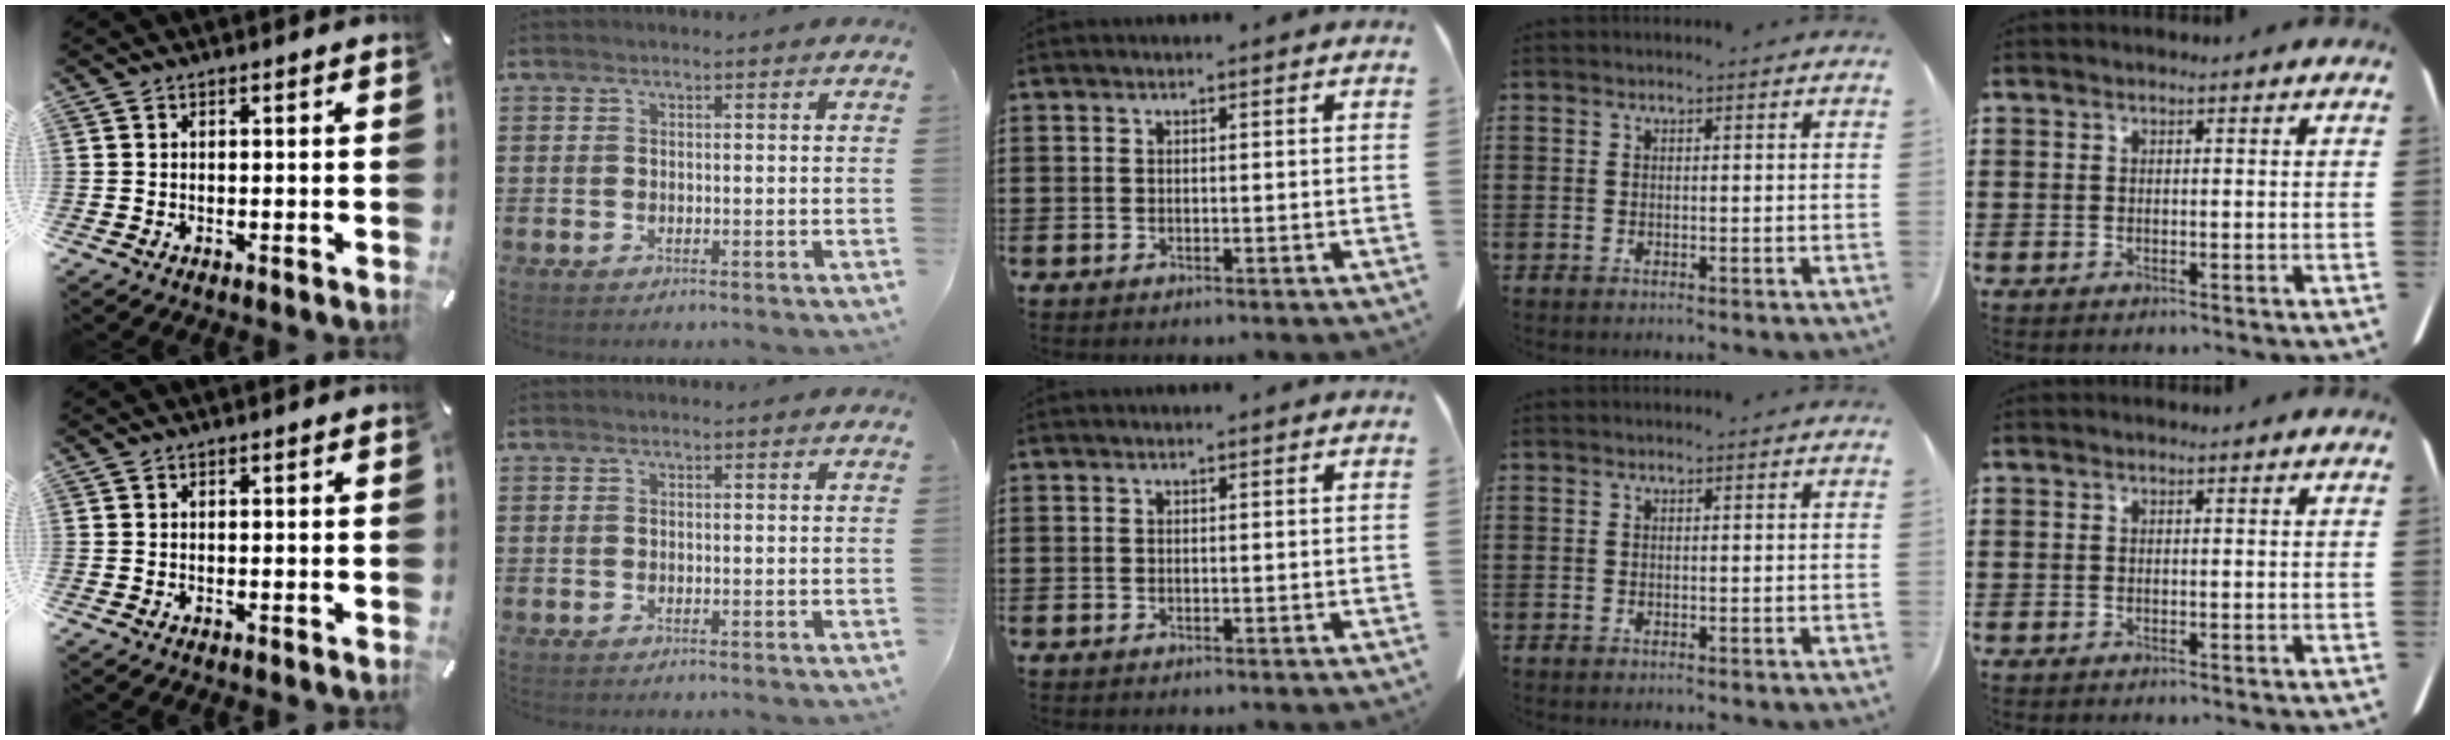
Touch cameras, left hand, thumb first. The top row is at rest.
{}